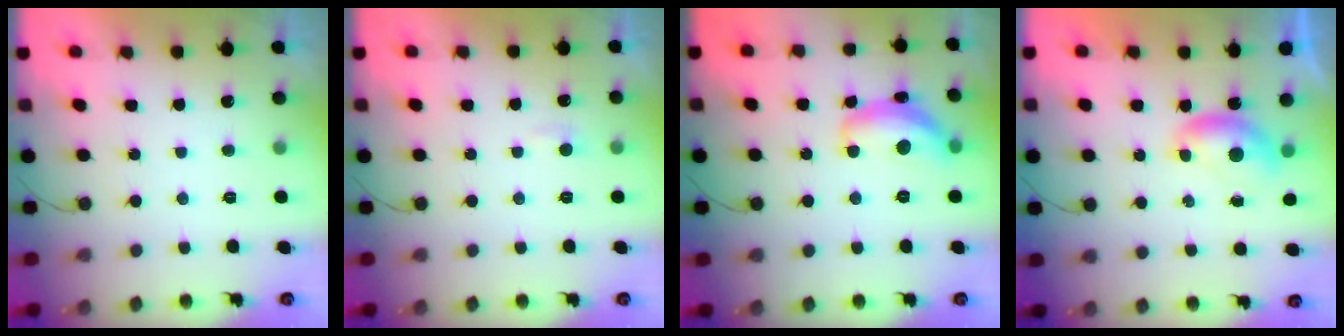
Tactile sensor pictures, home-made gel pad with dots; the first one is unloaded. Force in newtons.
{"total": 3.5, "press": 3.5, "slide": 0.4}
{"total": 13.1, "press": 13.1, "slide": 0.8}
{"total": 6.1, "press": 6.1, "slide": 0.9}